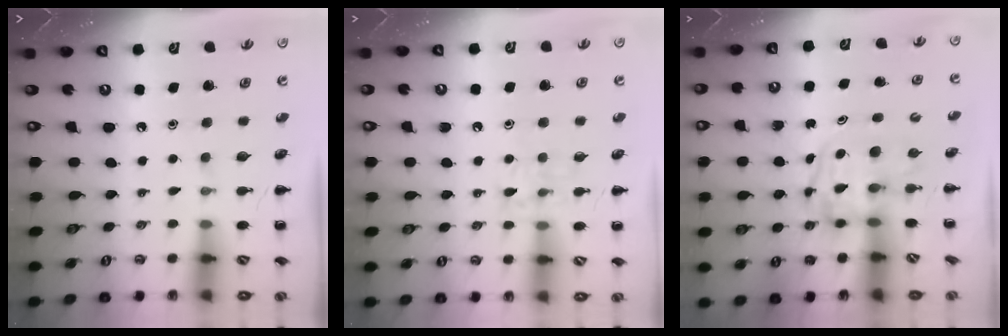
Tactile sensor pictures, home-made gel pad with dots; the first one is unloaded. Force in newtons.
{"total": 7.6, "press": 7.5, "slide": 1.0}
{"total": 3.8, "press": 3.8, "slide": 0.6}